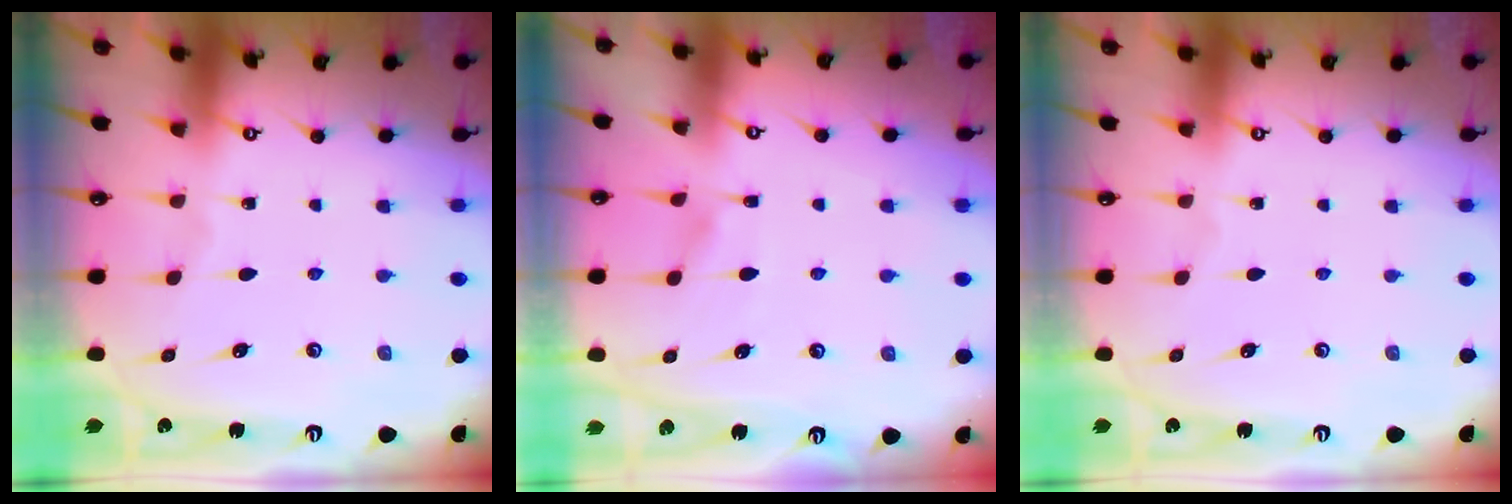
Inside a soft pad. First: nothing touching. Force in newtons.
{"total": 5.4, "press": 5.4, "slide": 0.7}
{"total": 0.0}